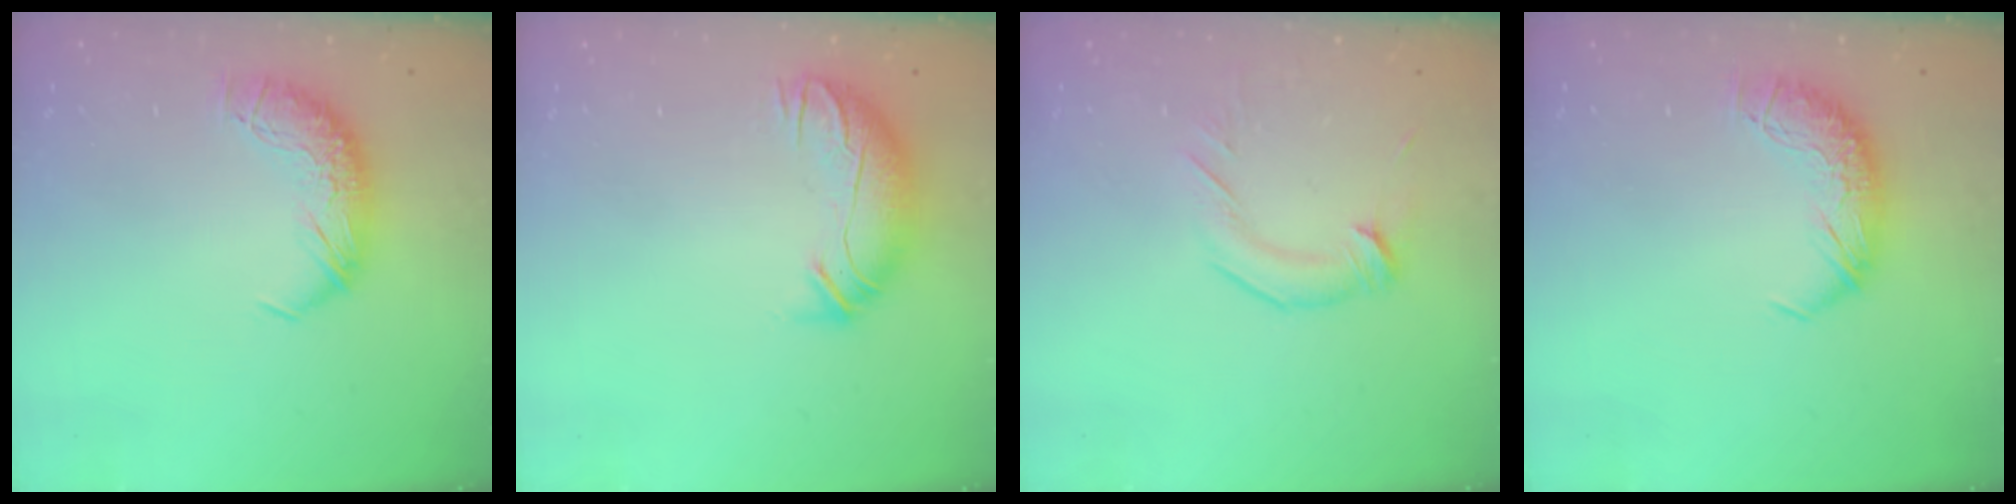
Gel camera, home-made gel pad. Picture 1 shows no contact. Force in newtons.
{"total": 3.5, "press": 2.3, "slide": 2.6}
{"total": 2.1, "press": 2.1, "slide": 0.5}
{"total": 0.0}